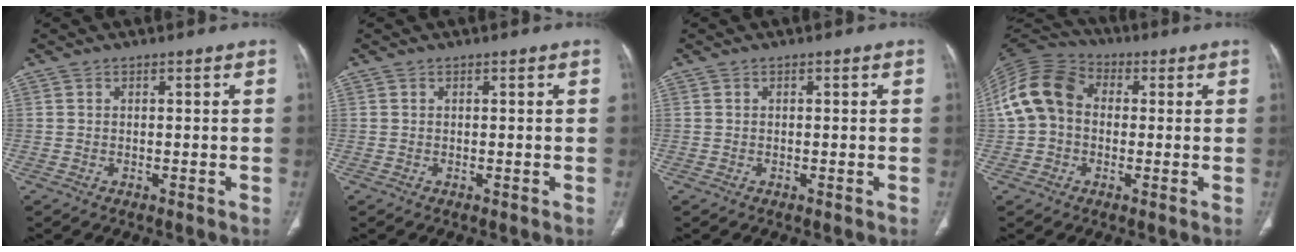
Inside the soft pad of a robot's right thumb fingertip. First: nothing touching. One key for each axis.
{"total": 0.0}
{"total": 0.0}
{"total": 12.8, "fx": 0.7, "fy": 10.0, "fz": 8.0, "tx": -0.156, "ty": 0.037, "tz": 0.001}